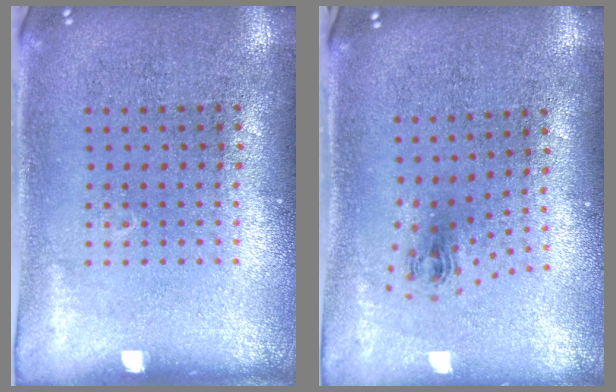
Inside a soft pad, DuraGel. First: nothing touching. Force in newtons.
{"total": 1.0, "press": 0.5, "slide": 0.9}